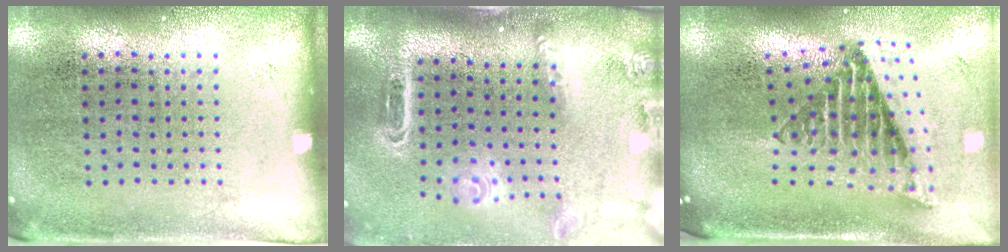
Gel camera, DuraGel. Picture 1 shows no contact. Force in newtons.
{"total": 2.8, "press": 2.0, "slide": 1.9}
{"total": 2.8, "press": 1.7, "slide": 2.2}